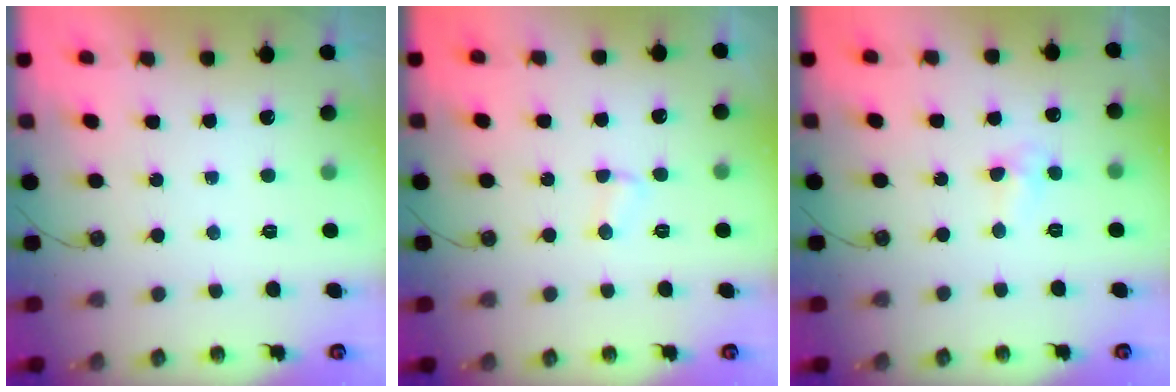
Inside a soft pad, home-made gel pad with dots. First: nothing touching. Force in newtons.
{"total": 3.3, "press": 3.3, "slide": 0.3}
{"total": 4.6, "press": 4.6, "slide": 0.7}